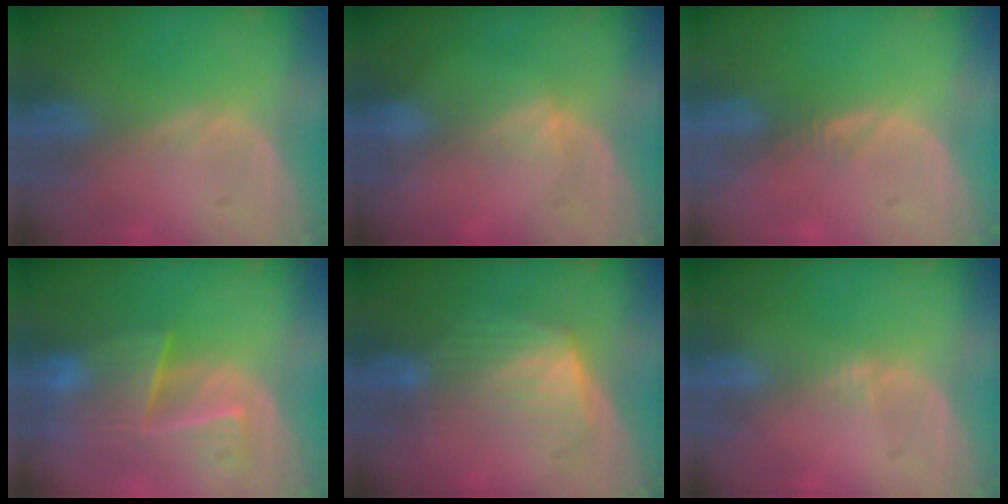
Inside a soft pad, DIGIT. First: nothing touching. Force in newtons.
{"total": 2.1, "press": 1.7, "slide": 1.2}
{"total": 0.9, "press": 0.8, "slide": 0.4}
{"total": 8.9, "press": 8.1, "slide": 3.7}
{"total": 6.8, "press": 6.4, "slide": 2.5}
{"total": 0.8, "press": 0.8, "slide": 0.4}